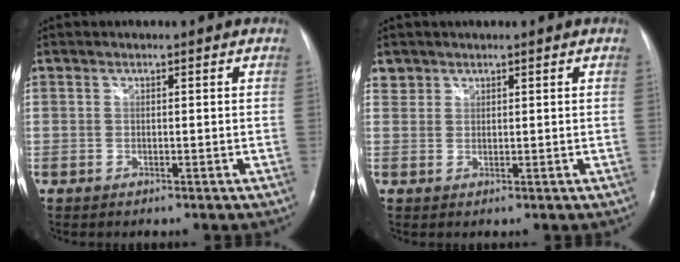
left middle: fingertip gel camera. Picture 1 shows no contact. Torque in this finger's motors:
{"motor_torque": [0.09, -0.08, 0.05, -0.01]}